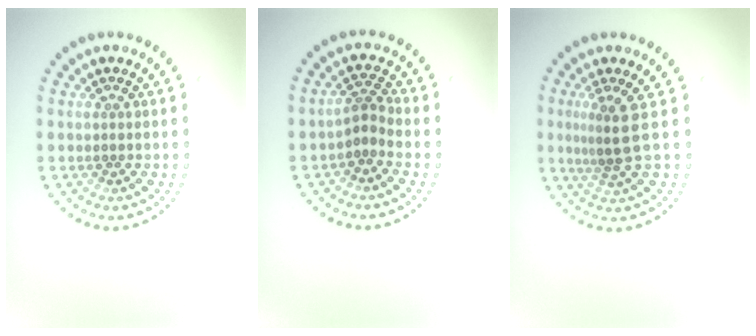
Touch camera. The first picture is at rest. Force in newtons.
{"total": 1.9, "press": 1.2, "slide": 1.5}
{"total": 2.8, "press": 1.8, "slide": 2.2}